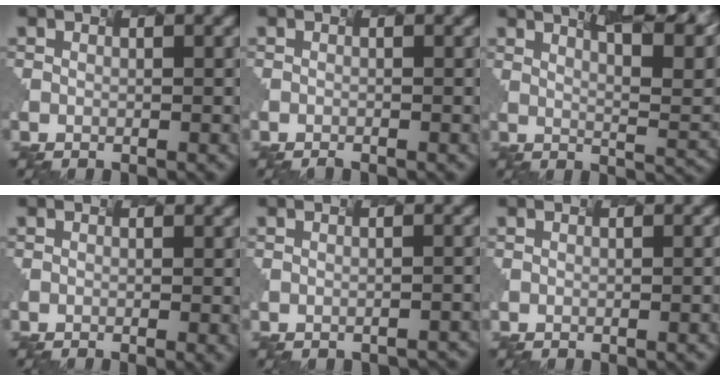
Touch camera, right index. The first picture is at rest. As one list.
[{"total": 0.6, "force": [-0.5, 0.2, 0.2], "torque": [0.007, -0.002, -0.004]}, {"total": 11.2, "force": [8.2, 2.7, 7.2], "torque": [-0.070, 0.027, 0.102]}, {"total": 1.4, "force": [-0.1, 0.6, 1.2], "torque": [0.001, 0.004, -0.004]}, {"total": 1.1, "force": [-0.7, 0.6, 0.6], "torque": [0.002, 0.001, 0.000]}, {"total": 1.7, "force": [0.1, 0.9, 1.4], "torque": [0.007, 0.014, -0.006]}]